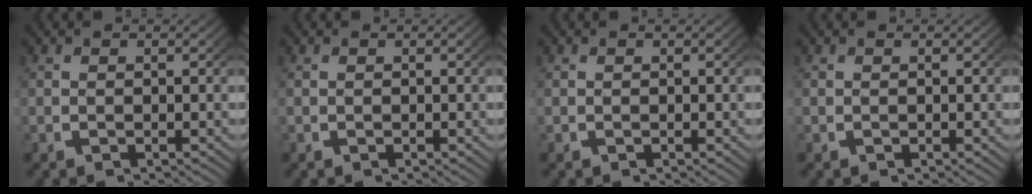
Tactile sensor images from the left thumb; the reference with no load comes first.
{"total": 0.0}
{"total": 0.0}
{"total": 0.0}